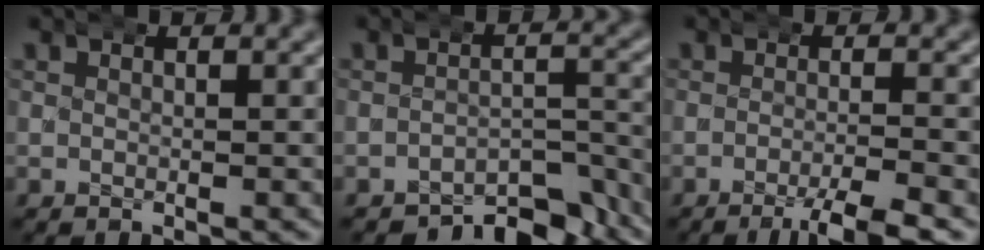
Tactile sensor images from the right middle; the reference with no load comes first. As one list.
[{"total": 6.7, "force": [-5.7, 2.2, 2.7], "torque": [-0.026, -0.009, -0.088]}, {"total": 3.9, "force": [-2.5, 0.2, 3.0], "torque": [-0.044, 0.001, -0.046]}]